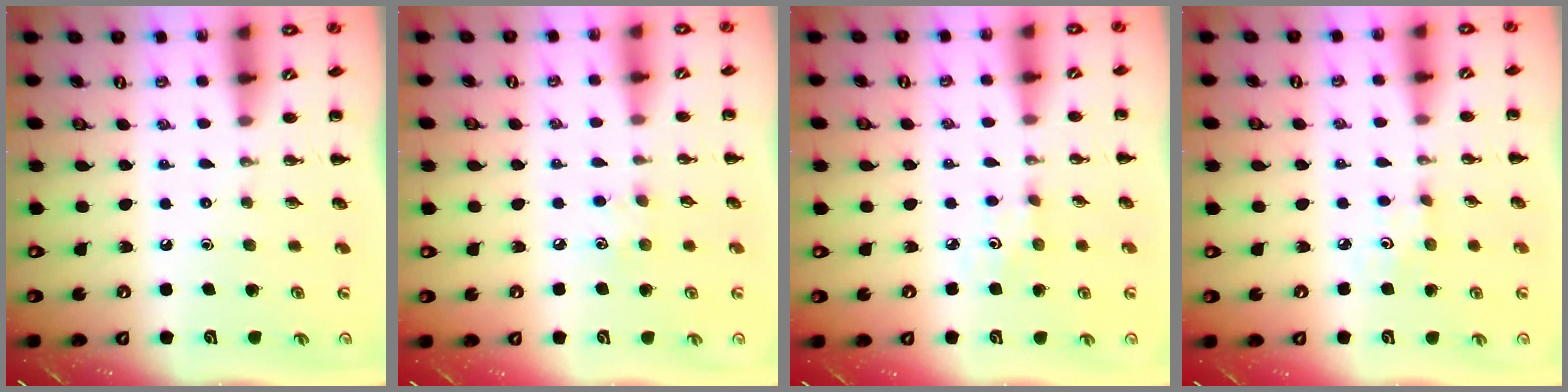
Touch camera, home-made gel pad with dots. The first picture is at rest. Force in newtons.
{"total": 4.8, "press": 4.6, "slide": 1.3}
{"total": 2.8, "press": 2.7, "slide": 0.7}
{"total": 2.8, "press": 2.7, "slide": 0.7}